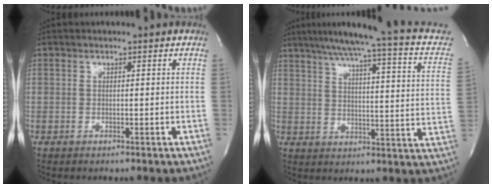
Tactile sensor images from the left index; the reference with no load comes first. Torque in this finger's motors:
{"motor_torque": [-0.04, -0.06, 0.24, 0.10]}